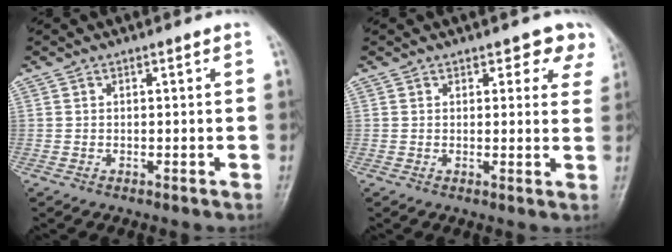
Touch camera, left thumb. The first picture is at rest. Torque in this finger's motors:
{"motor_torque": [0.08, 0.12, -0.08, -0.07, 0.06]}